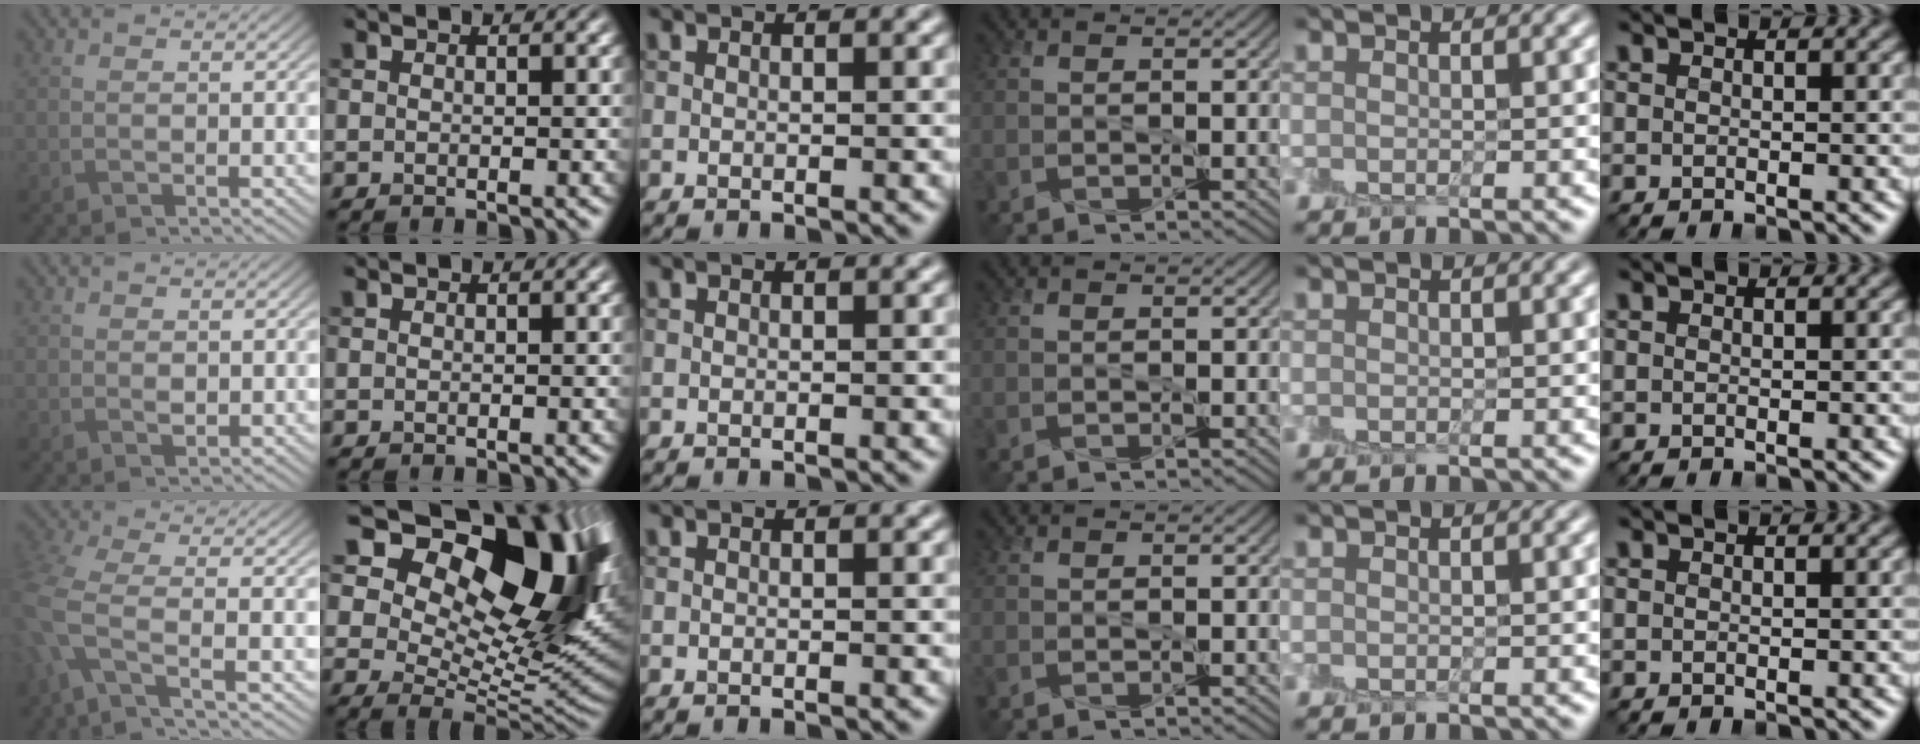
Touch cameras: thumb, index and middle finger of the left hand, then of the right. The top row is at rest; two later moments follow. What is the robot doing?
{"motion": "peel", "object": "lint roller sheet"}